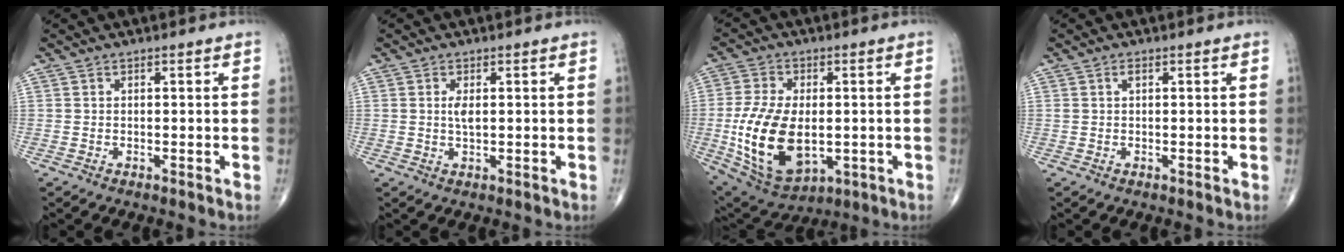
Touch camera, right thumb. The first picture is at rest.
{"total": 2.1, "force": [0.4, 0.8, 2.0], "torque": [-0.039, -0.004, 0.008]}
{"total": 17.7, "force": [-2.3, 10.1, 14.4], "torque": [-0.272, -0.009, -0.021]}
{"total": 1.0, "force": [0.4, 0.4, 0.8], "torque": [-0.017, 0.005, 0.007]}